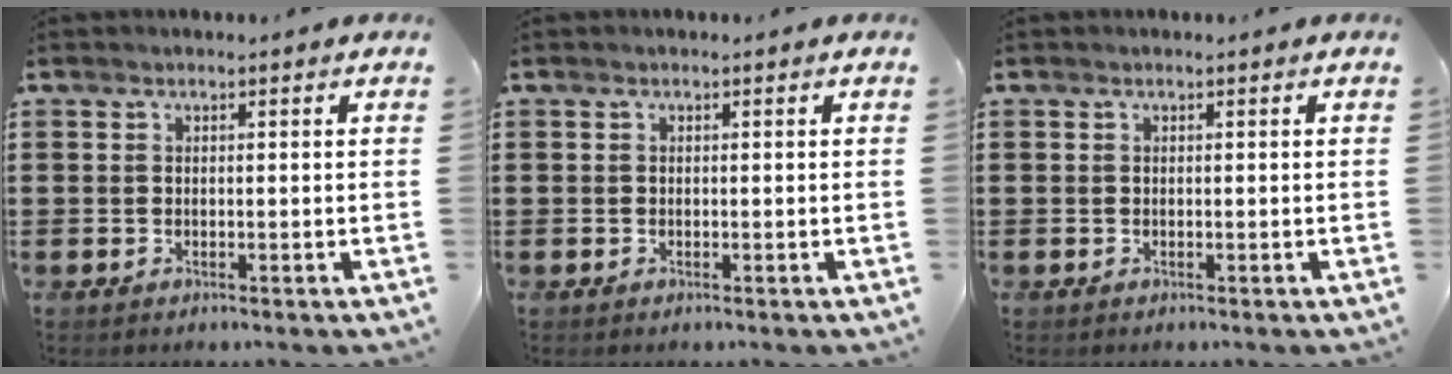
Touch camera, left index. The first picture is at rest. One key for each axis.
{"total": 0.0}
{"total": 0.0}